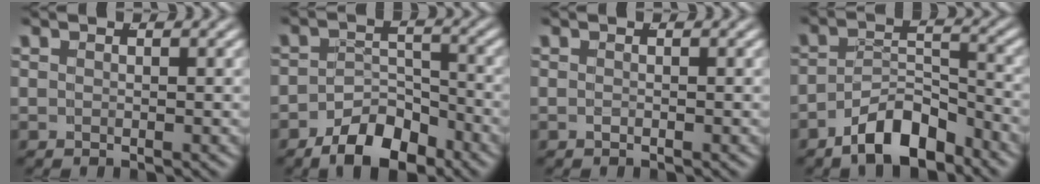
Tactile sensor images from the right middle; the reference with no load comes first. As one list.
[{"total": 5.7, "force": [-4.1, 2.7, 3.0], "torque": [-0.036, -0.006, -0.068]}, {"total": 0.0}, {"total": 5.9, "force": [-4.6, 2.4, 2.9], "torque": [-0.028, 0.003, -0.080]}]